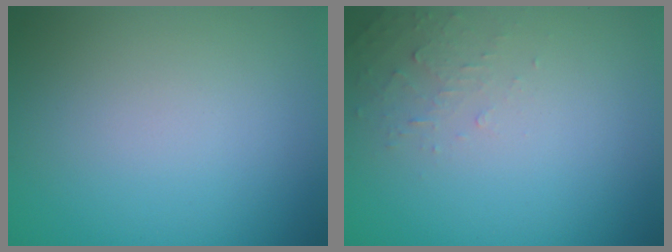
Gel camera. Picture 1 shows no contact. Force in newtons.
{"total": 1.4, "press": 1.4, "slide": 0.2}